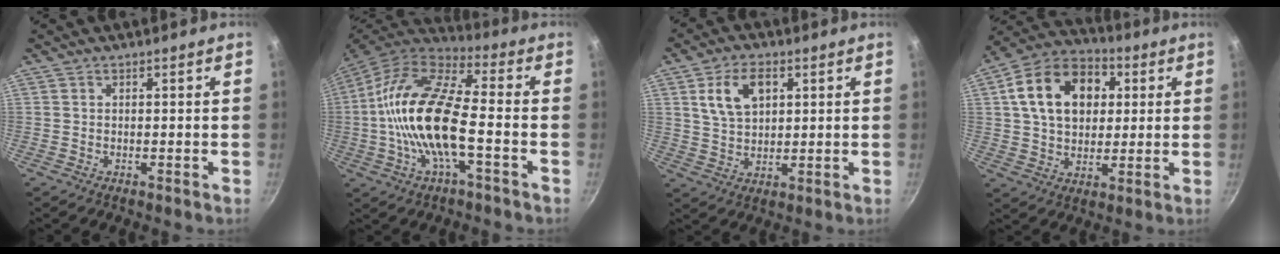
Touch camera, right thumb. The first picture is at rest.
{"total": 18.6, "force": [-2.8, 7.3, 16.9], "torque": [-0.322, 0.035, -0.069]}
{"total": 9.0, "force": [3.2, 5.6, 6.3], "torque": [-0.100, -0.005, 0.060]}
{"total": 17.1, "force": [4.2, 12.2, 11.2], "torque": [-0.161, 0.018, 0.058]}